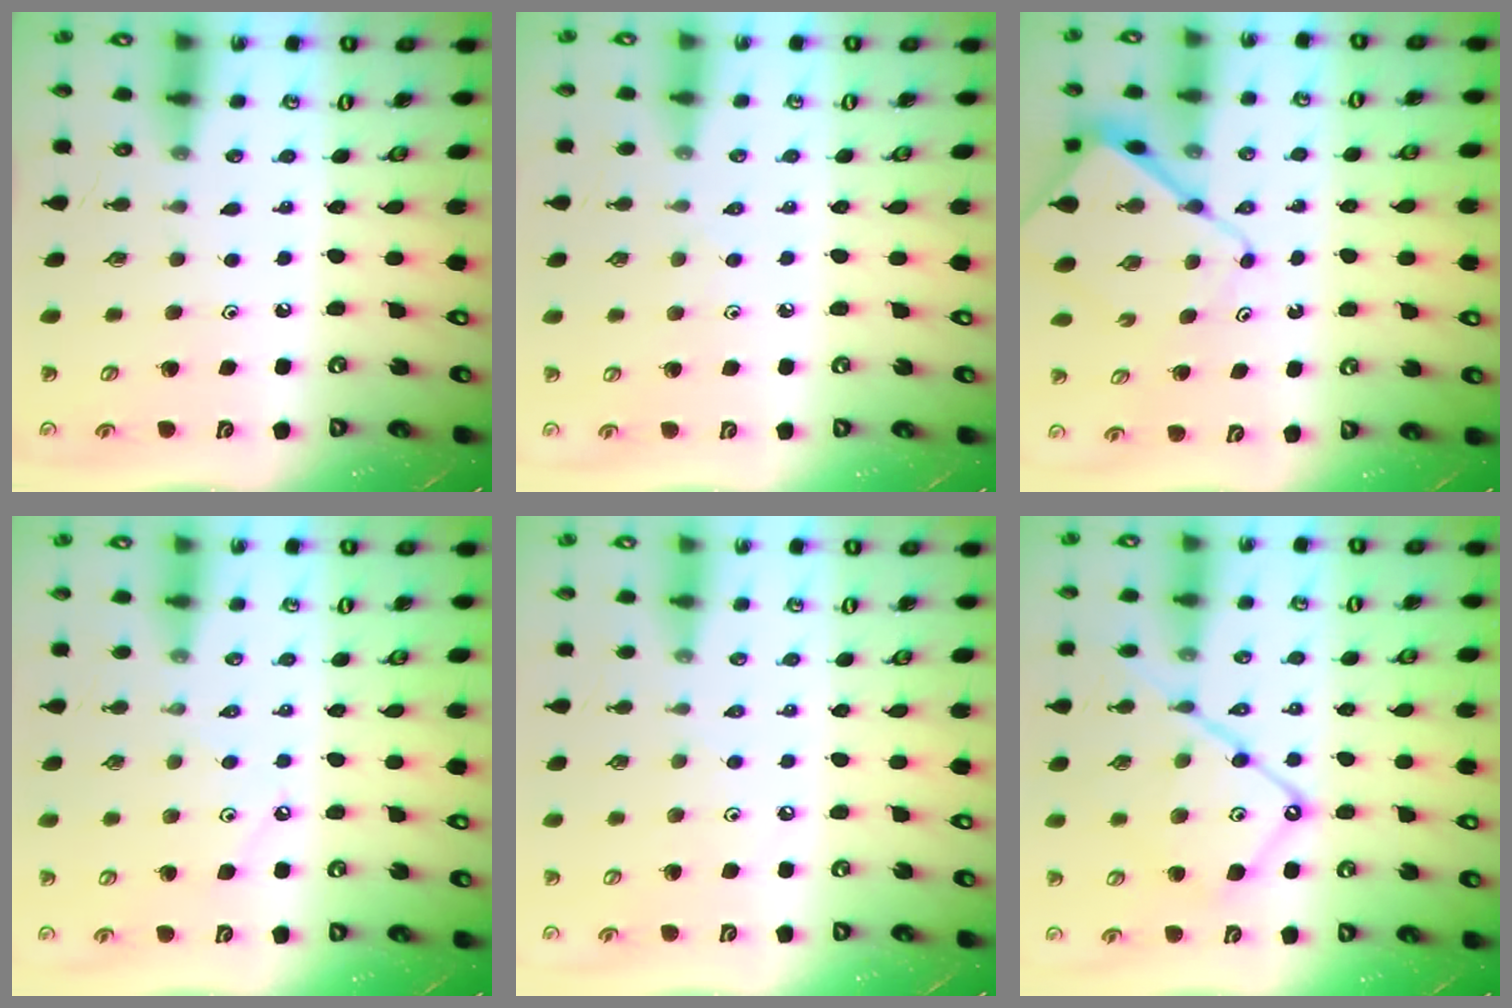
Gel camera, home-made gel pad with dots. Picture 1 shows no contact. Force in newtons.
{"total": 4.4, "press": 4.3, "slide": 0.6}
{"total": 8.6, "press": 8.6, "slide": 0.8}
{"total": 4.2, "press": 4.2, "slide": 0.1}
{"total": 1.9, "press": 1.9, "slide": 0.5}
{"total": 14.6, "press": 14.5, "slide": 1.2}